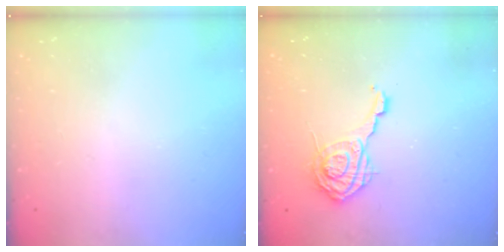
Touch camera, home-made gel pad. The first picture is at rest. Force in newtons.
{"total": 11.2, "press": 11.2, "slide": 1.3}